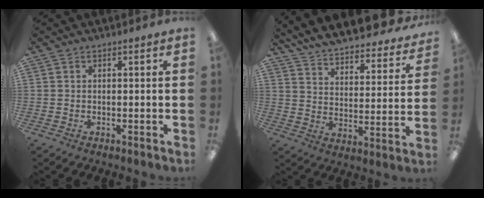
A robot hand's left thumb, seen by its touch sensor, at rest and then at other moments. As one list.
[{"total": 9.7, "force": [9.4, 1.3, 2.3], "torque": [-0.046, -0.089, 0.157]}]